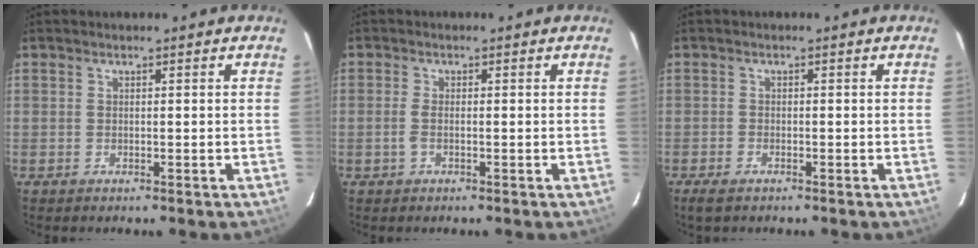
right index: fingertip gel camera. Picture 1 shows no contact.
{"total": 1.9, "force": [-0.6, 0.7, 1.6], "torque": [-0.038, 0.000, -0.012]}
{"total": 2.5, "force": [-1.8, 1.0, 1.3], "torque": [-0.036, -0.006, -0.038]}